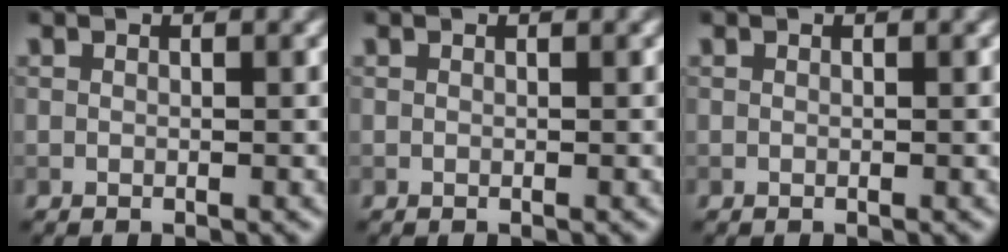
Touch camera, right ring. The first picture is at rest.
{"total": 0.0}
{"total": 0.0}